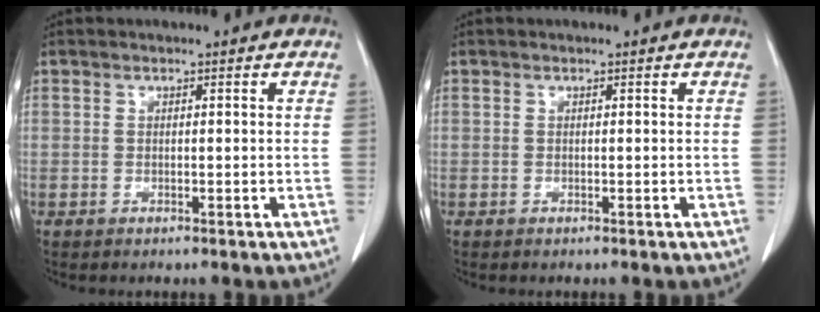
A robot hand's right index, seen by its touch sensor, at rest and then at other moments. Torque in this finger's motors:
{"motor_torque": [0.00, 0.00, 0.00, 0.00]}